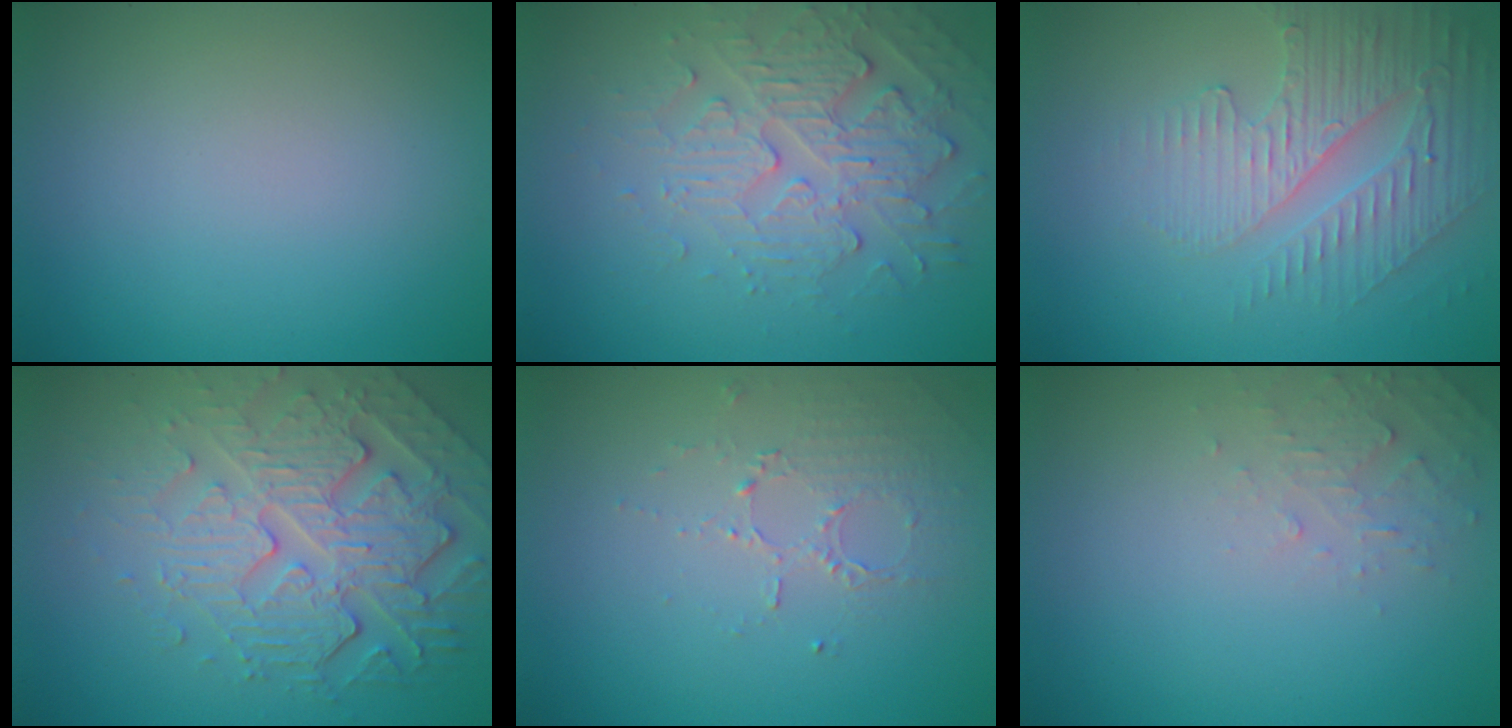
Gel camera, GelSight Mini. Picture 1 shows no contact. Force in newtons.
{"total": 4.0, "press": 3.6, "slide": 1.8}
{"total": 3.8, "press": 3.6, "slide": 1.3}
{"total": 6.7, "press": 5.0, "slide": 4.5}
{"total": 1.6, "press": 1.0, "slide": 1.3}
{"total": 1.7, "press": 1.7, "slide": 0.2}